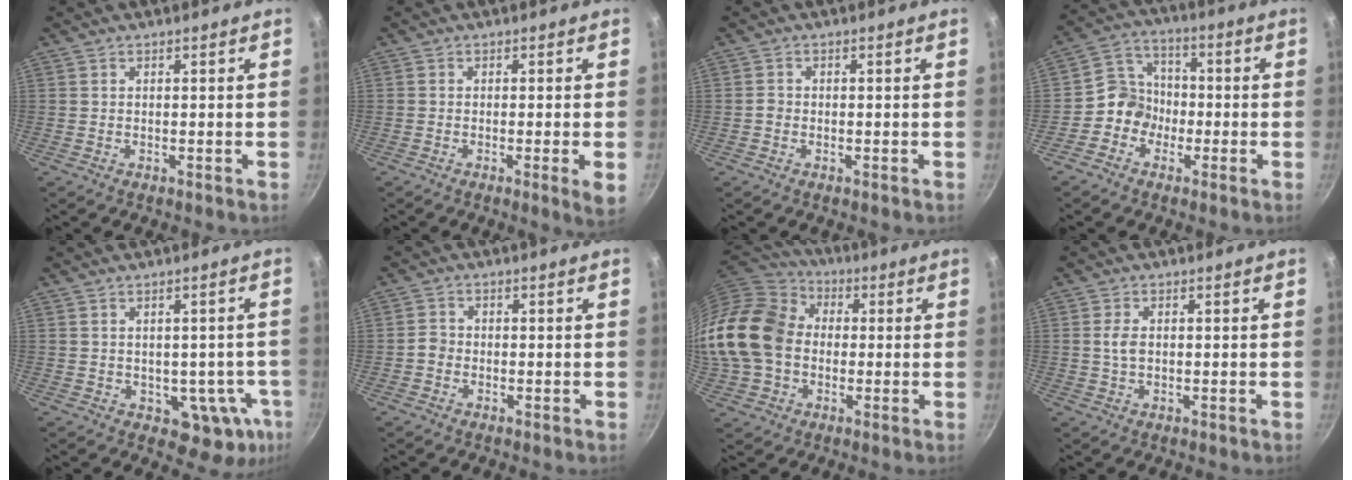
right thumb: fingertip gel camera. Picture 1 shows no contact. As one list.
[{"total": 3.9, "force": [-0.9, 0.2, 3.8], "torque": [-0.059, -0.007, -0.012]}, {"total": 1.1, "force": [-0.5, 1.0, 0.4], "torque": [-0.002, 0.006, -0.010]}, {"total": 7.8, "force": [-2.4, 7.0, 2.5], "torque": [-0.003, 0.038, -0.061]}, {"total": 9.0, "force": [-2.0, 6.1, 6.3], "torque": [-0.028, 0.017, -0.014]}, {"total": 2.1, "force": [-0.9, 1.7, 0.8], "torque": [-0.007, 0.015, -0.020]}, {"total": 22.1, "force": [0.3, 17.3, 13.7], "torque": [-0.283, 0.048, 0.002]}, {"total": 2.8, "force": [0.2, 1.7, 2.2], "torque": [-0.038, 0.003, 0.003]}]